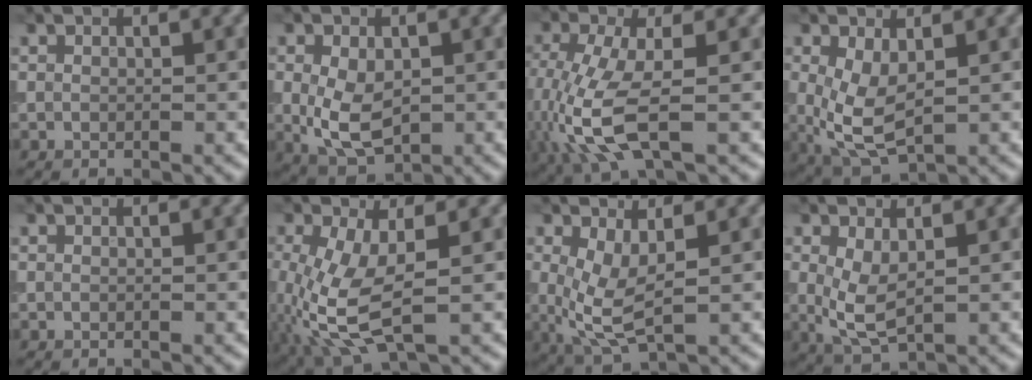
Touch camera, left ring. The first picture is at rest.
{"total": 5.3, "force": [-0.3, 3.4, 4.1], "torque": [-0.085, -0.009, 0.000]}
{"total": 7.4, "force": [-2.0, 3.0, 6.5], "torque": [-0.172, -0.014, -0.042]}
{"total": 5.0, "force": [0.1, 2.5, 4.3], "torque": [-0.108, -0.013, 0.009]}
{"total": 0.0}
{"total": 7.1, "force": [-1.2, 3.0, 6.3], "torque": [-0.164, -0.012, -0.020]}
{"total": 4.5, "force": [0.3, 1.8, 4.1], "torque": [-0.100, -0.014, 0.008]}
{"total": 3.5, "force": [0.4, 1.6, 3.1], "torque": [-0.073, -0.005, 0.011]}